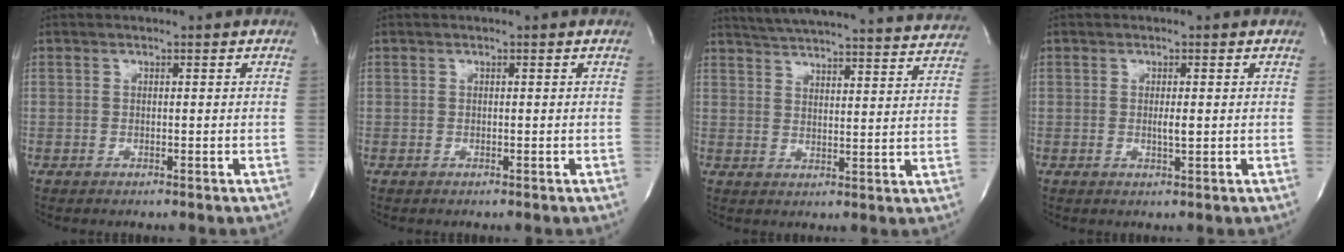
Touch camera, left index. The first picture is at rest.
{"total": 0.0}
{"total": 27.4, "force": [25.7, 2.9, 9.0], "torque": [-0.153, -0.050, 0.317]}
{"total": 1.4, "force": [-0.1, 0.1, 1.4], "torque": [-0.028, -0.006, -0.003]}